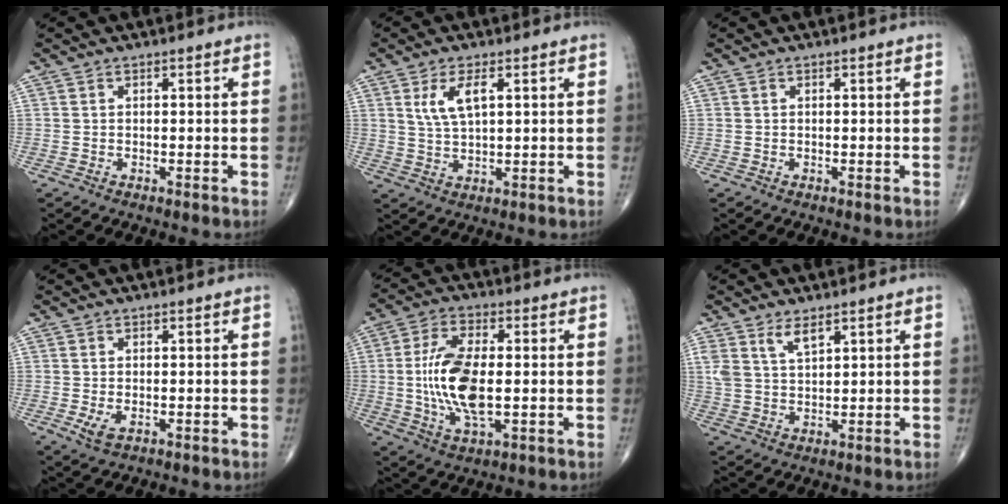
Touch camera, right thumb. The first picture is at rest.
{"total": 5.6, "force": [2.0, 2.1, 4.8], "torque": [-0.094, -0.006, 0.045]}
{"total": 0.0}
{"total": 2.6, "force": [-0.7, 1.3, 2.1], "torque": [-0.041, -0.006, -0.011]}
{"total": 13.2, "force": [-0.5, 5.7, 11.9], "torque": [-0.241, -0.002, -0.009]}
{"total": 4.5, "force": [2.9, 1.7, 2.9], "torque": [-0.054, -0.016, 0.063]}